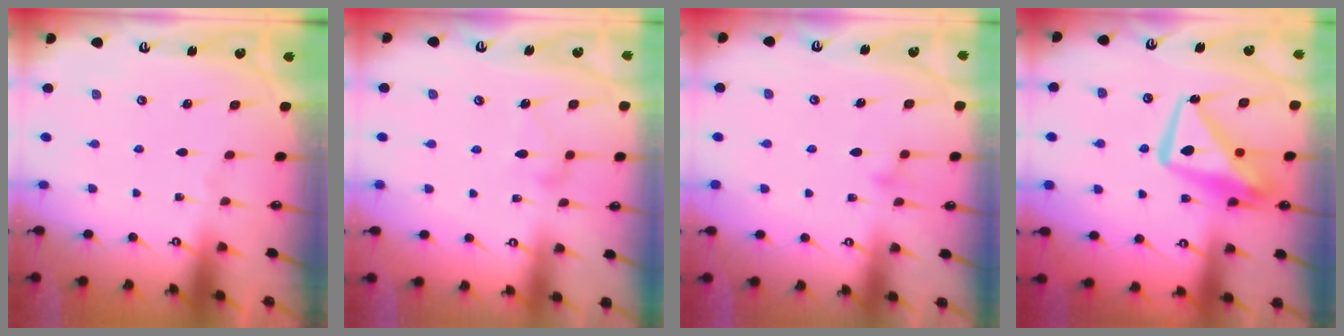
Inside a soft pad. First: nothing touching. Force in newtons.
{"total": 8.2, "press": 8.2, "slide": 0.3}
{"total": 10.8, "press": 10.7, "slide": 0.5}
{"total": 13.4, "press": 13.3, "slide": 1.6}